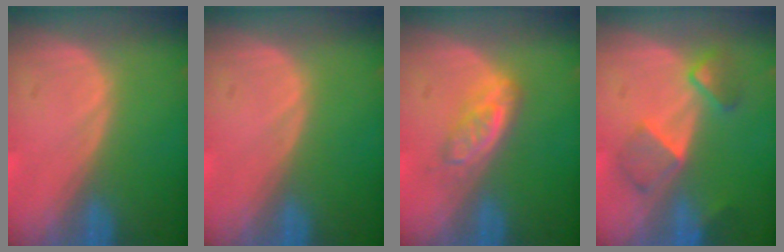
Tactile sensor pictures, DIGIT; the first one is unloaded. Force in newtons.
{"total": 0.0}
{"total": 3.8, "press": 3.8, "slide": 0.2}
{"total": 5.5, "press": 5.4, "slide": 1.2}